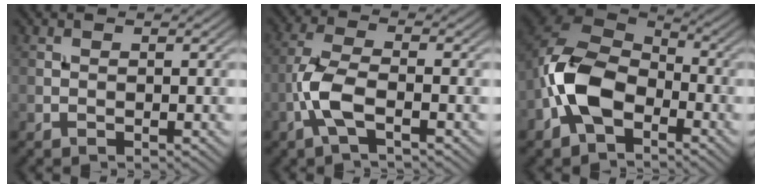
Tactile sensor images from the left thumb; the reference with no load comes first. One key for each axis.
{"total": 5.7, "fx": -2.3, "fy": 1.8, "fz": 4.9, "tx": -0.117, "ty": 0.007, "tz": -0.059}
{"total": 11.0, "fx": -4.1, "fy": 7.0, "fz": 7.4, "tx": -0.170, "ty": 0.004, "tz": -0.098}